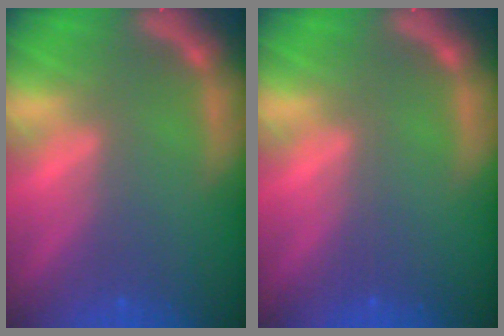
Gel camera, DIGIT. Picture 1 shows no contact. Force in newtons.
{"total": 0.0}